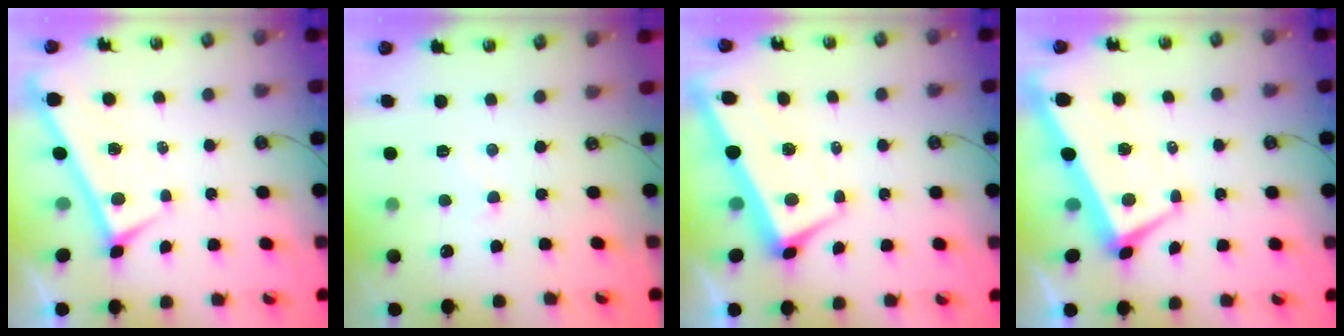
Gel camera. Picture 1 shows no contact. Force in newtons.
{"total": 4.6, "press": 4.5, "slide": 0.5}
{"total": 1.2, "press": 0.3, "slide": 1.1}
{"total": 2.2, "press": 1.9, "slide": 1.1}